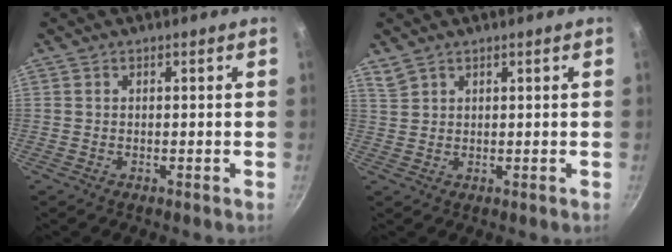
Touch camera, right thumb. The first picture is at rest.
{"total": 2.4, "force": [1.9, 1.2, 0.7], "torque": [-0.012, 0.002, 0.044]}